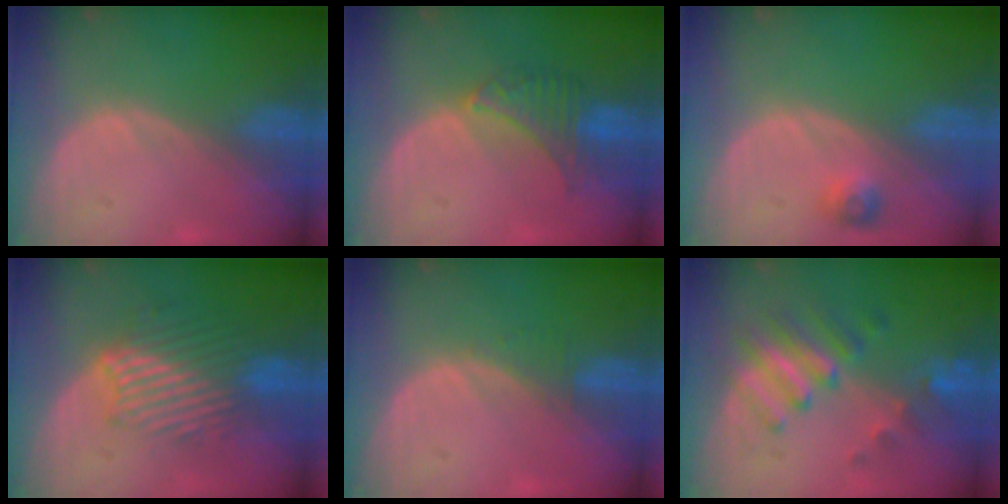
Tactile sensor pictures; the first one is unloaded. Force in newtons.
{"total": 5.1, "press": 5.1, "slide": 0.5}
{"total": 2.4, "press": 2.2, "slide": 0.9}
{"total": 9.3, "press": 8.4, "slide": 3.9}
{"total": 1.2, "press": 1.1, "slide": 0.4}
{"total": 7.5, "press": 7.0, "slide": 2.7}